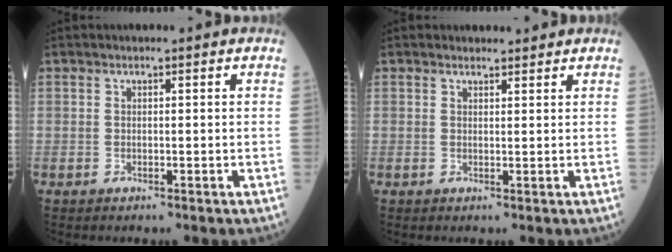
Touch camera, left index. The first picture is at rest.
{"total": 2.0, "force": [2.0, 0.5, 0.1], "torque": [-0.008, 0.004, 0.029]}